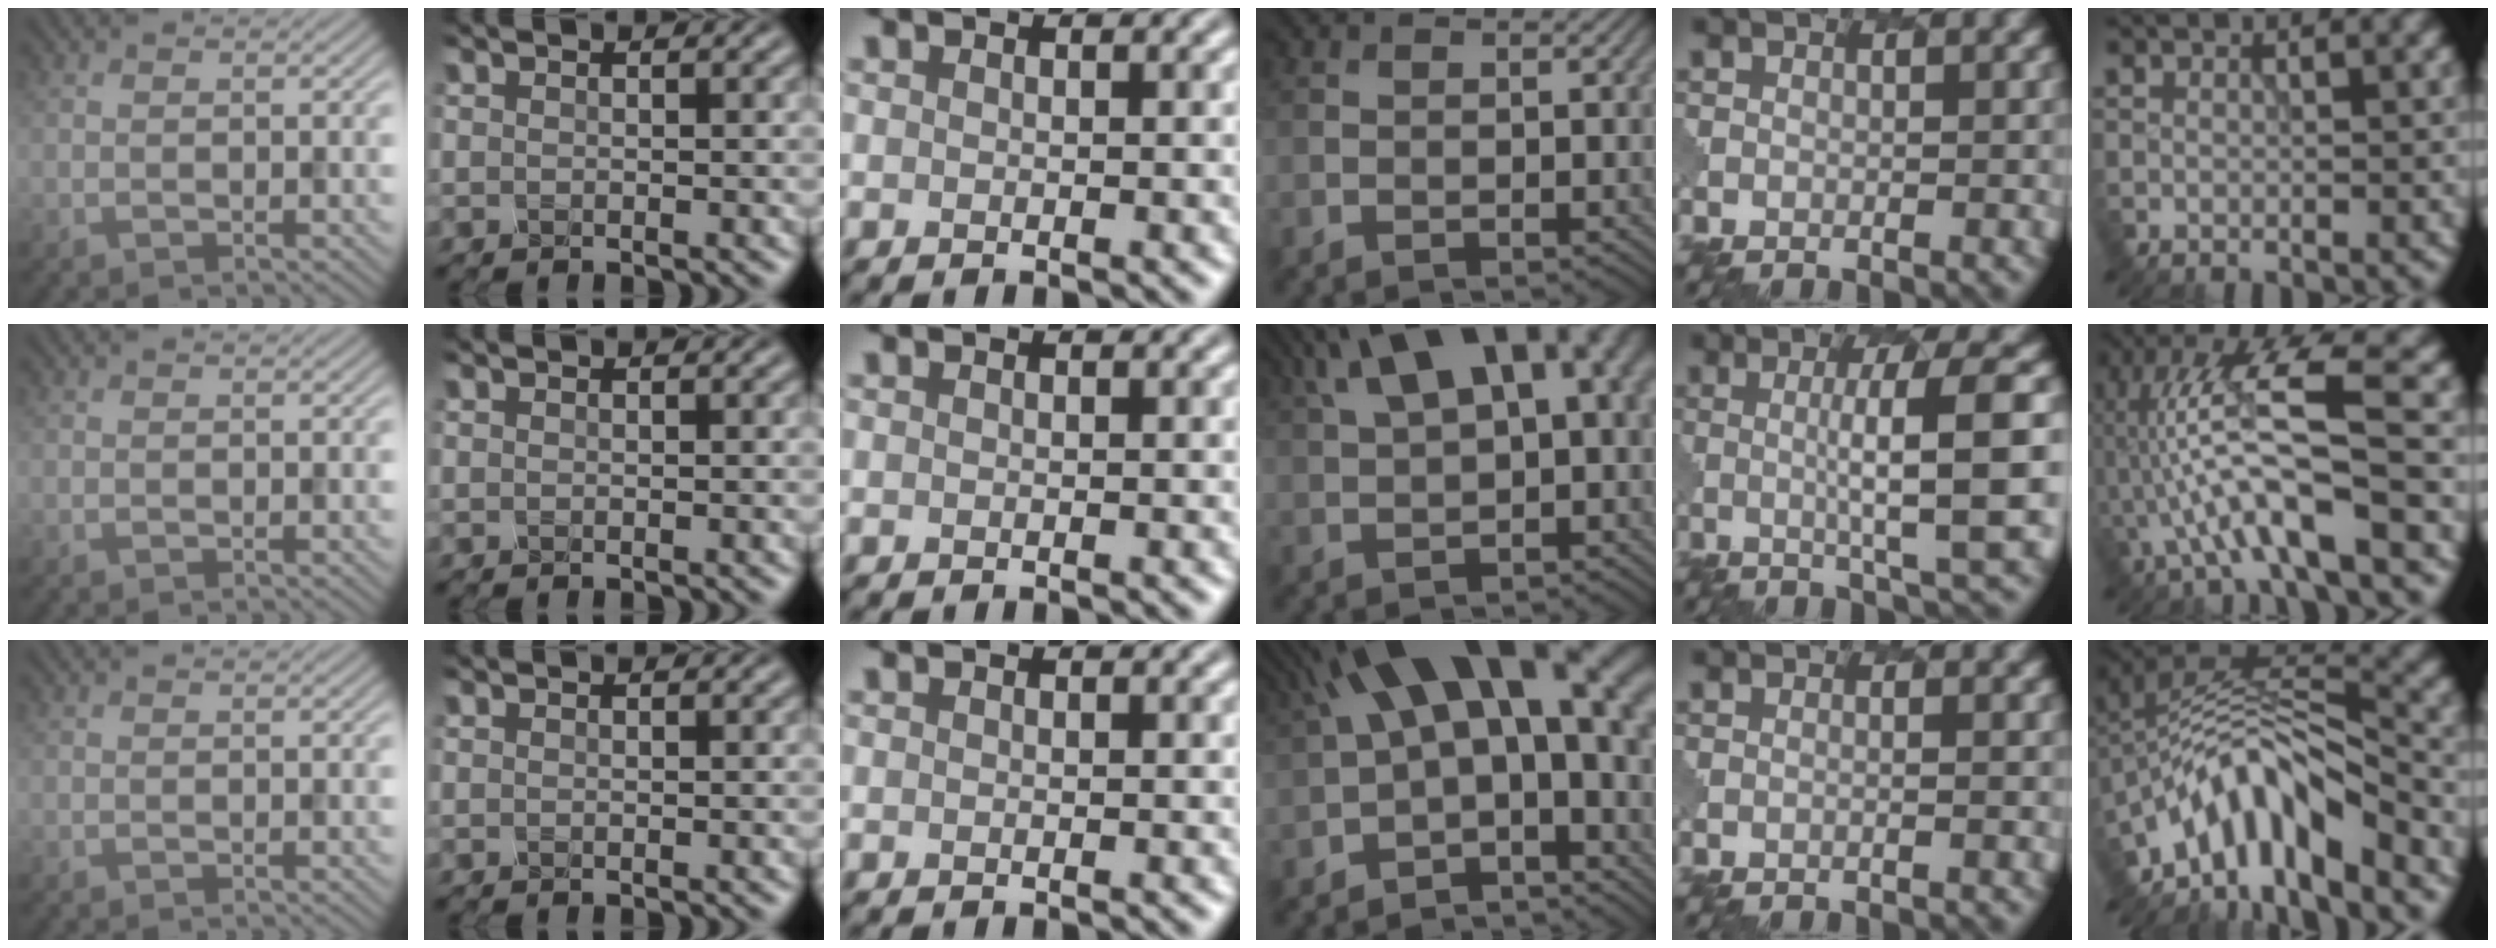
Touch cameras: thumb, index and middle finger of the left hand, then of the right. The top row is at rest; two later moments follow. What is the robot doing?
{"motion": "dispense", "object": "oil cruet"}